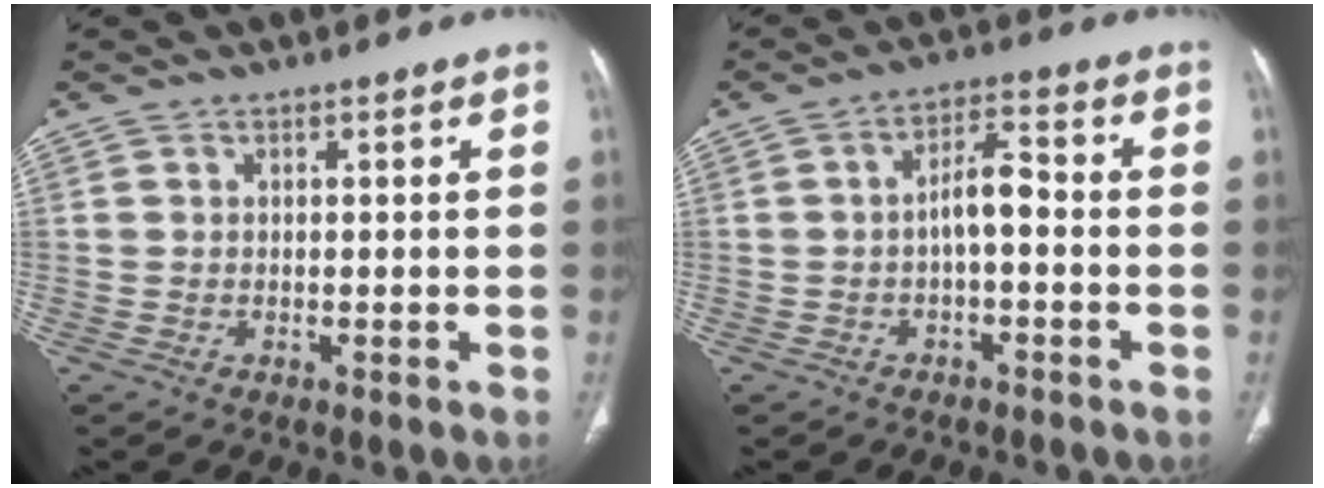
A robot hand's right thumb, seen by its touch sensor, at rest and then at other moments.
{"total": 5.3, "force": [-1.1, 2.2, 4.6], "torque": [-0.075, 0.031, -0.024]}